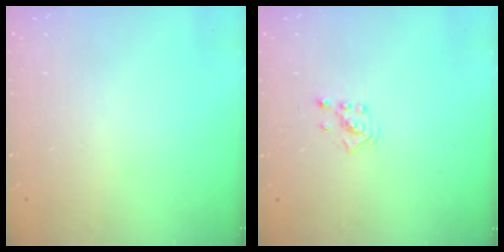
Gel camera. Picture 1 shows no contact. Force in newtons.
{"total": 1.4, "press": 1.4, "slide": 0.1}